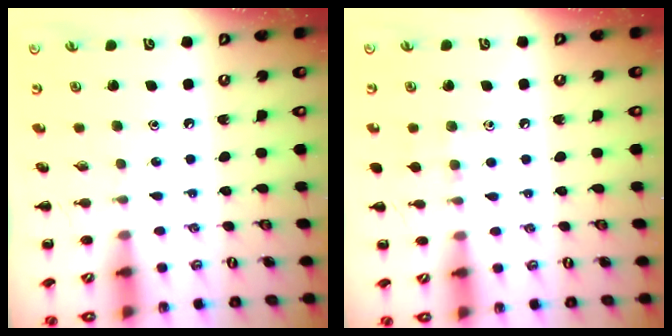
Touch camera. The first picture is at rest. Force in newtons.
{"total": 6.1, "press": 5.8, "slide": 1.9}